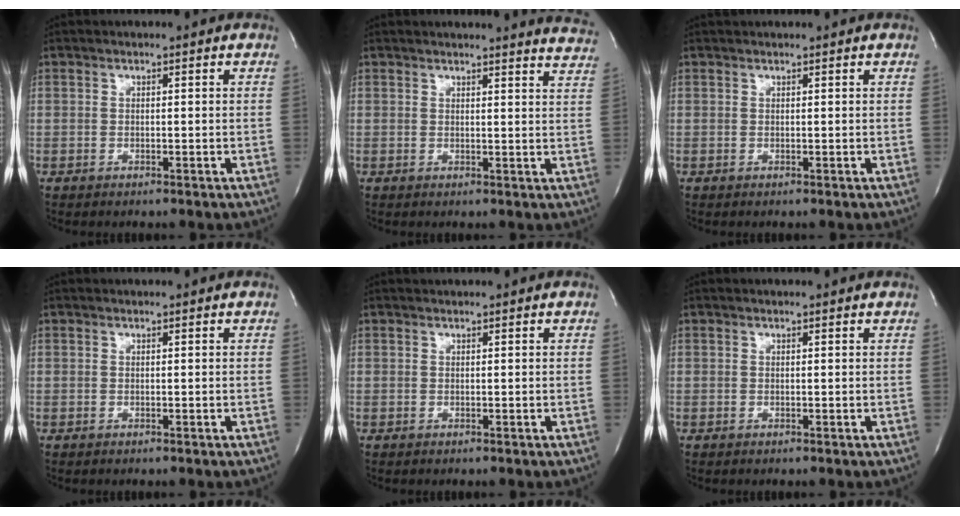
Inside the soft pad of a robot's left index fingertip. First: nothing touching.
{"total": 11.1, "force": [10.9, 0.6, 1.7], "torque": [-0.002, -0.057, 0.091]}
{"total": 1.5, "force": [1.4, -0.1, 0.3], "torque": [-0.003, 0.021, 0.027]}
{"total": 0.9, "force": [0.9, 0.0, 0.1], "torque": [-0.003, 0.012, 0.017]}
{"total": 1.1, "force": [1.1, -0.2, 0.1], "torque": [-0.003, 0.014, 0.024]}
{"total": 1.7, "force": [1.6, 0.1, 0.4], "torque": [-0.011, 0.009, 0.018]}